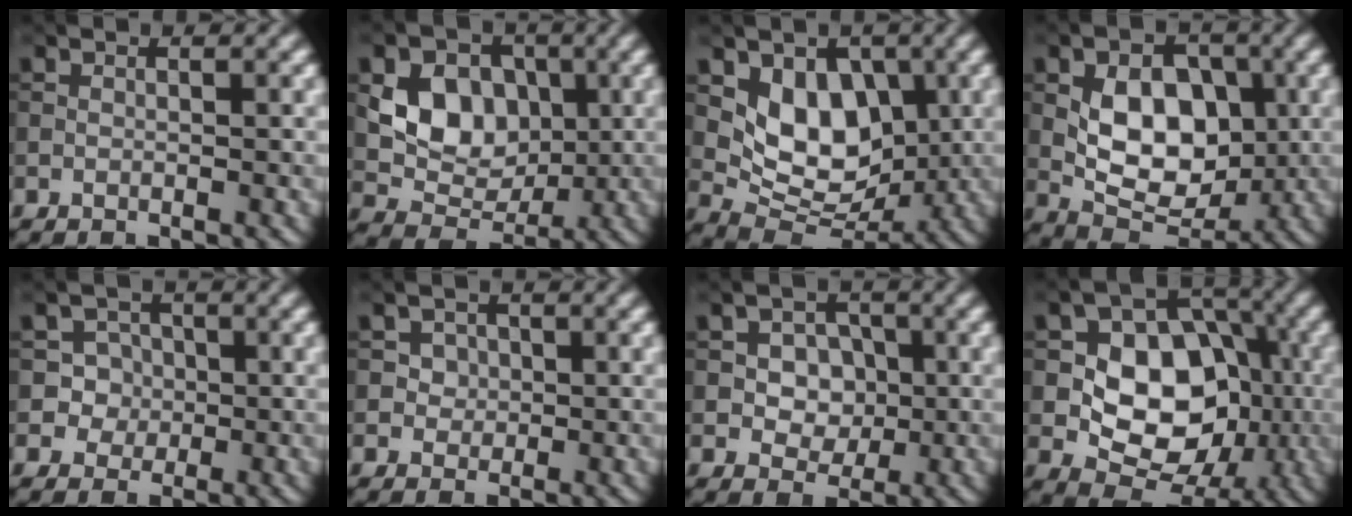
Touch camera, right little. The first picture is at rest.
{"total": 6.4, "force": [0.9, 5.1, 3.8], "torque": [-0.063, -0.005, 0.010]}
{"total": 6.5, "force": [1.0, 4.6, 4.5], "torque": [-0.073, -0.019, 0.013]}
{"total": 7.5, "force": [0.1, 4.9, 5.6], "torque": [-0.098, -0.009, -0.003]}
{"total": 3.4, "force": [0.3, 3.3, 0.9], "torque": [-0.007, -0.001, 0.006]}
{"total": 2.7, "force": [0.9, 2.4, 1.1], "torque": [-0.027, -0.005, 0.017]}
{"total": 3.9, "force": [-0.1, 3.2, 2.3], "torque": [-0.037, 0.002, -0.017]}
{"total": 9.6, "force": [-1.3, 6.9, 6.6], "torque": [-0.096, 0.011, -0.030]}